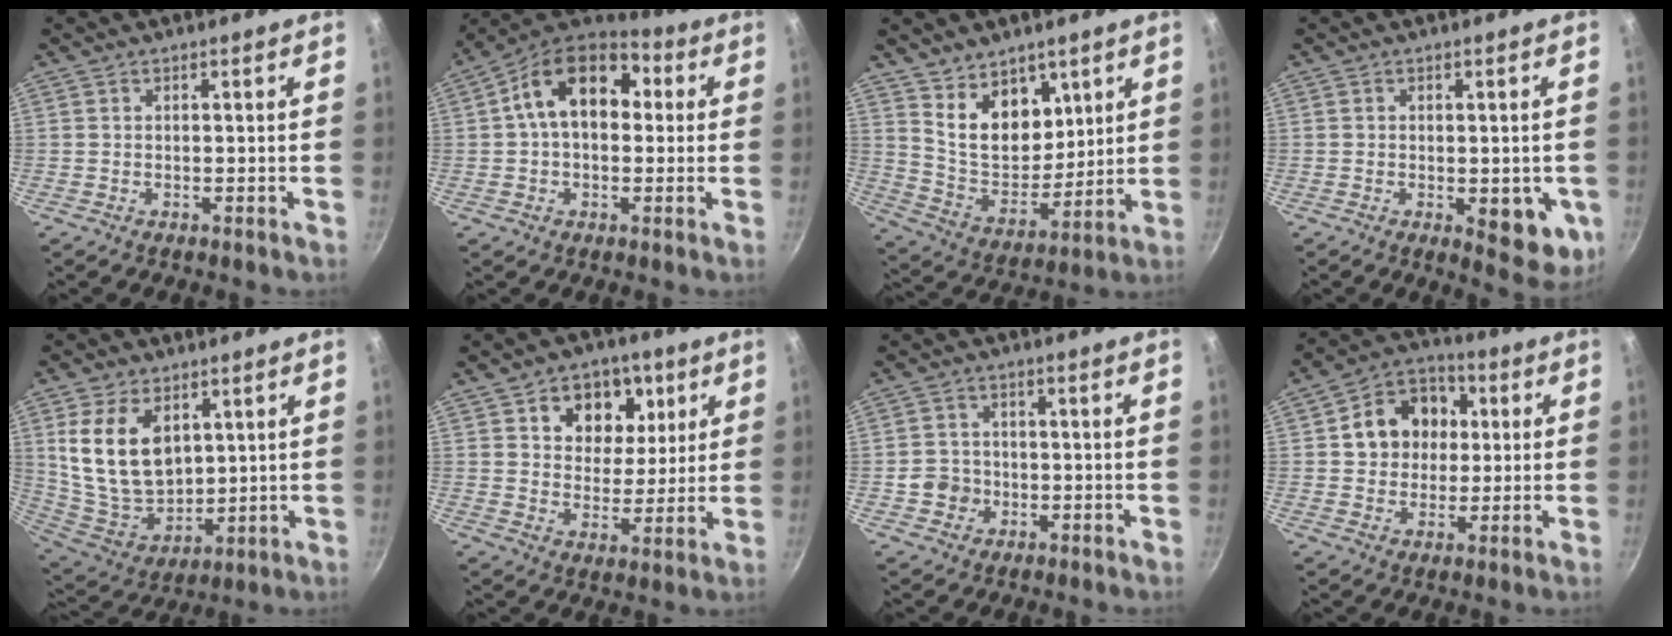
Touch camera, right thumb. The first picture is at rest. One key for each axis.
{"total": 15.4, "fx": 2.6, "fy": 10.0, "fz": 11.4, "tx": -0.160, "ty": 0.035, "tz": 0.031}
{"total": 12.5, "fx": 6.8, "fy": 8.0, "fz": 6.7, "tx": -0.066, "ty": -0.052, "tz": 0.138}
{"total": 8.7, "fx": -2.3, "fy": 3.9, "fz": 7.4, "tx": -0.067, "ty": -0.010, "tz": -0.021}
{"total": 15.9, "fx": 5.0, "fy": 10.2, "fz": 11.1, "tx": -0.188, "ty": -0.023, "tz": 0.117}
{"total": 12.4, "fx": 5.2, "fy": 9.1, "fz": 6.5, "tx": -0.045, "ty": -0.013, "tz": 0.080}
{"total": 4.7, "fx": -1.2, "fy": 4.4, "fz": 1.3, "tx": 0.003, "ty": 0.011, "tz": -0.023}
{"total": 12.5, "fx": 1.8, "fy": 10.3, "fz": 6.8, "tx": -0.068, "ty": 0.015, "tz": 0.022}